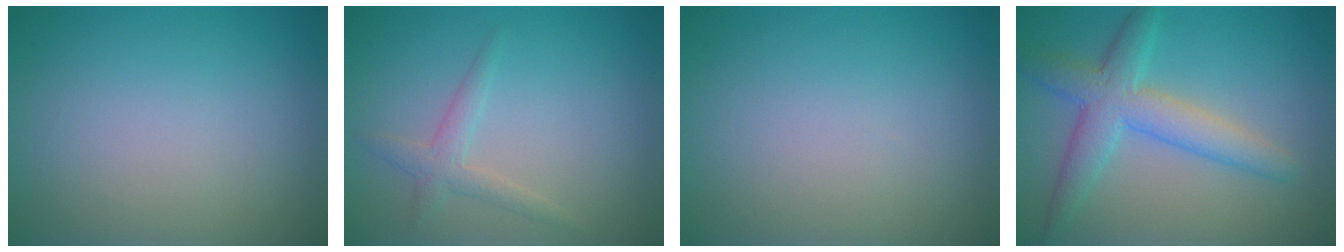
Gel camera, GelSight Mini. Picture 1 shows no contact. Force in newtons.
{"total": 1.8, "press": 1.8, "slide": 0.1}
{"total": 0.0}
{"total": 4.7, "press": 4.7, "slide": 0.1}